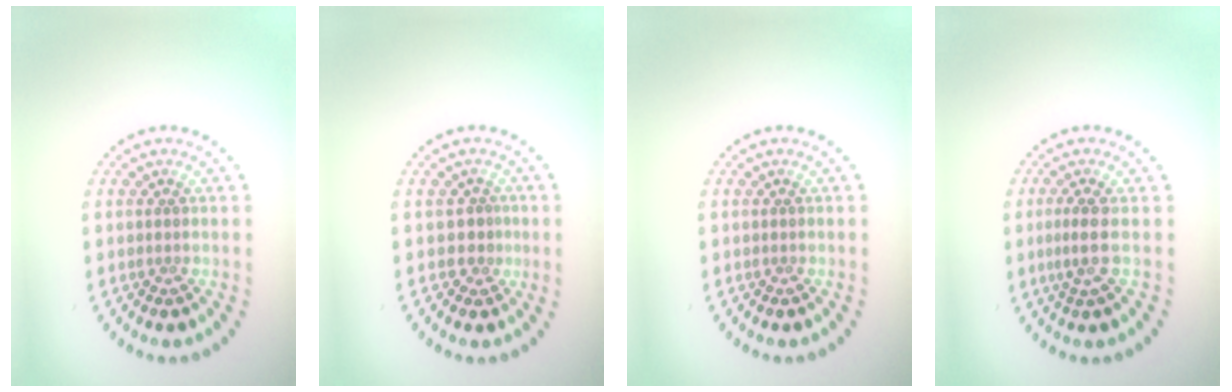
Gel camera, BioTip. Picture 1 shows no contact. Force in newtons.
{"total": 1.6, "press": 1.3, "slide": 0.9}
{"total": 0.0}
{"total": 2.1, "press": 1.6, "slide": 1.4}